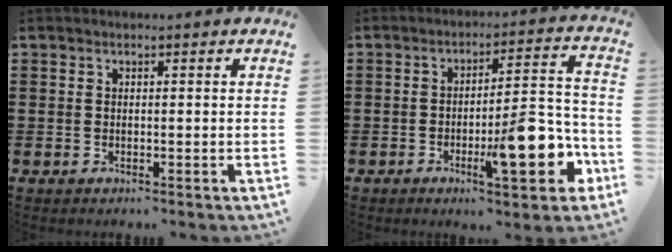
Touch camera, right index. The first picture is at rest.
{"total": 12.0, "force": [-4.5, 3.3, 10.7], "torque": [-0.134, -0.004, -0.074]}